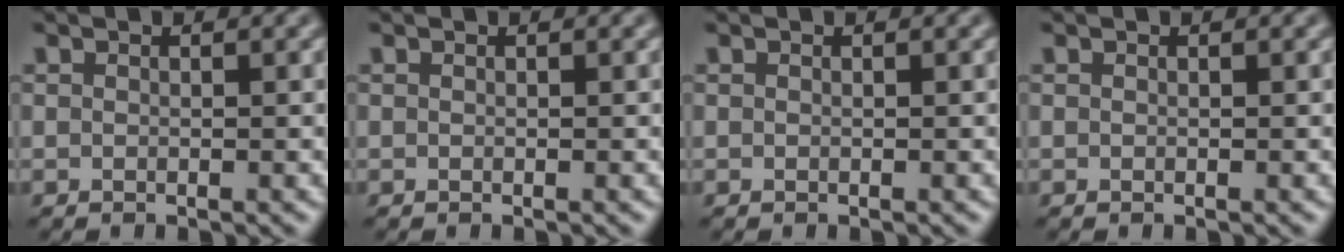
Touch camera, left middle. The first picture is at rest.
{"total": 0.0}
{"total": 0.0}
{"total": 0.0}